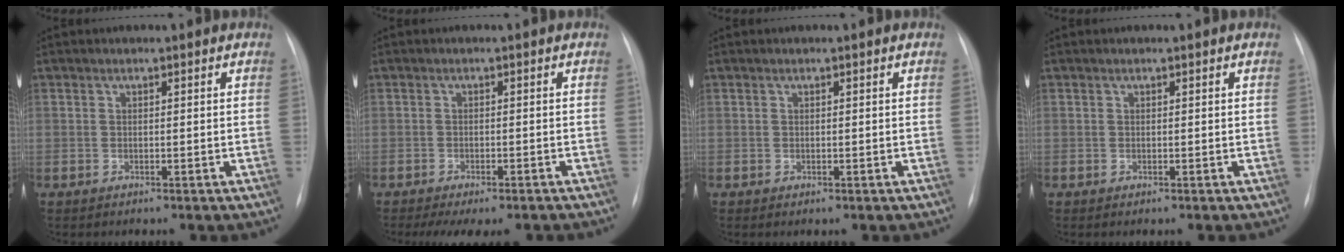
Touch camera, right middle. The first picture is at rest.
{"total": 8.9, "force": [-7.2, 2.7, 4.4], "torque": [-0.057, -0.002, -0.093]}
{"total": 0.0}
{"total": 0.0}